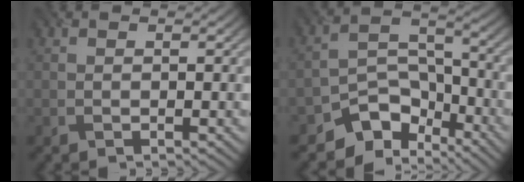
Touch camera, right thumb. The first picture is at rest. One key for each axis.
{"total": 8.8, "fx": -6.1, "fy": 5.2, "fz": 3.7, "tx": -0.049, "ty": -0.008, "tz": -0.115}